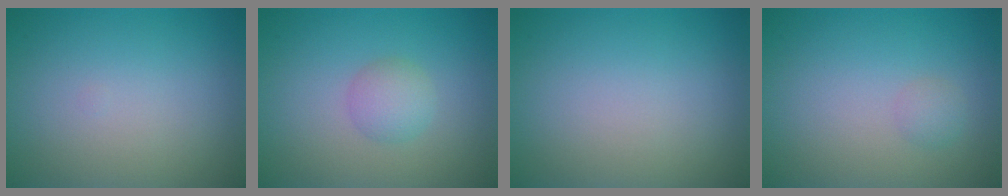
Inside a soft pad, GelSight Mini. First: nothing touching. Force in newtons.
{"total": 2.0, "press": 2.0, "slide": 0.1}
{"total": 0.0}
{"total": 1.0, "press": 1.0, "slide": 0.0}